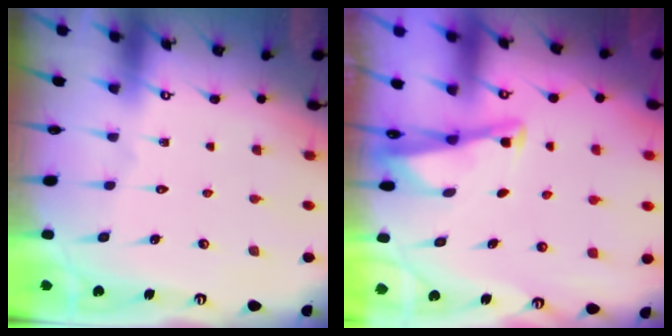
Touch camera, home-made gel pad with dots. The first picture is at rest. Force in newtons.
{"total": 2.8, "press": 2.8, "slide": 0.4}